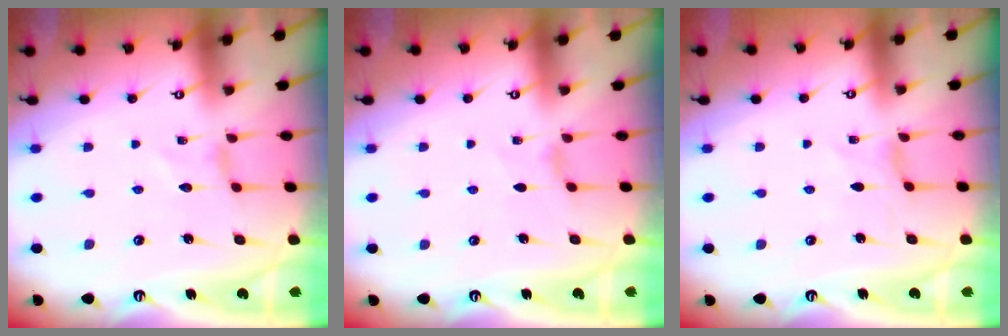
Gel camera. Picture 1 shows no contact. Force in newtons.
{"total": 0.9, "press": 0.8, "slide": 0.4}
{"total": 0.0}